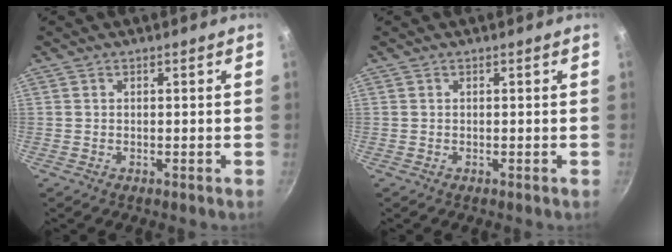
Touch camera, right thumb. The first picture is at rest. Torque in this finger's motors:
{"motor_torque": [0.00, 0.00, -0.01, 0.00, 0.00]}